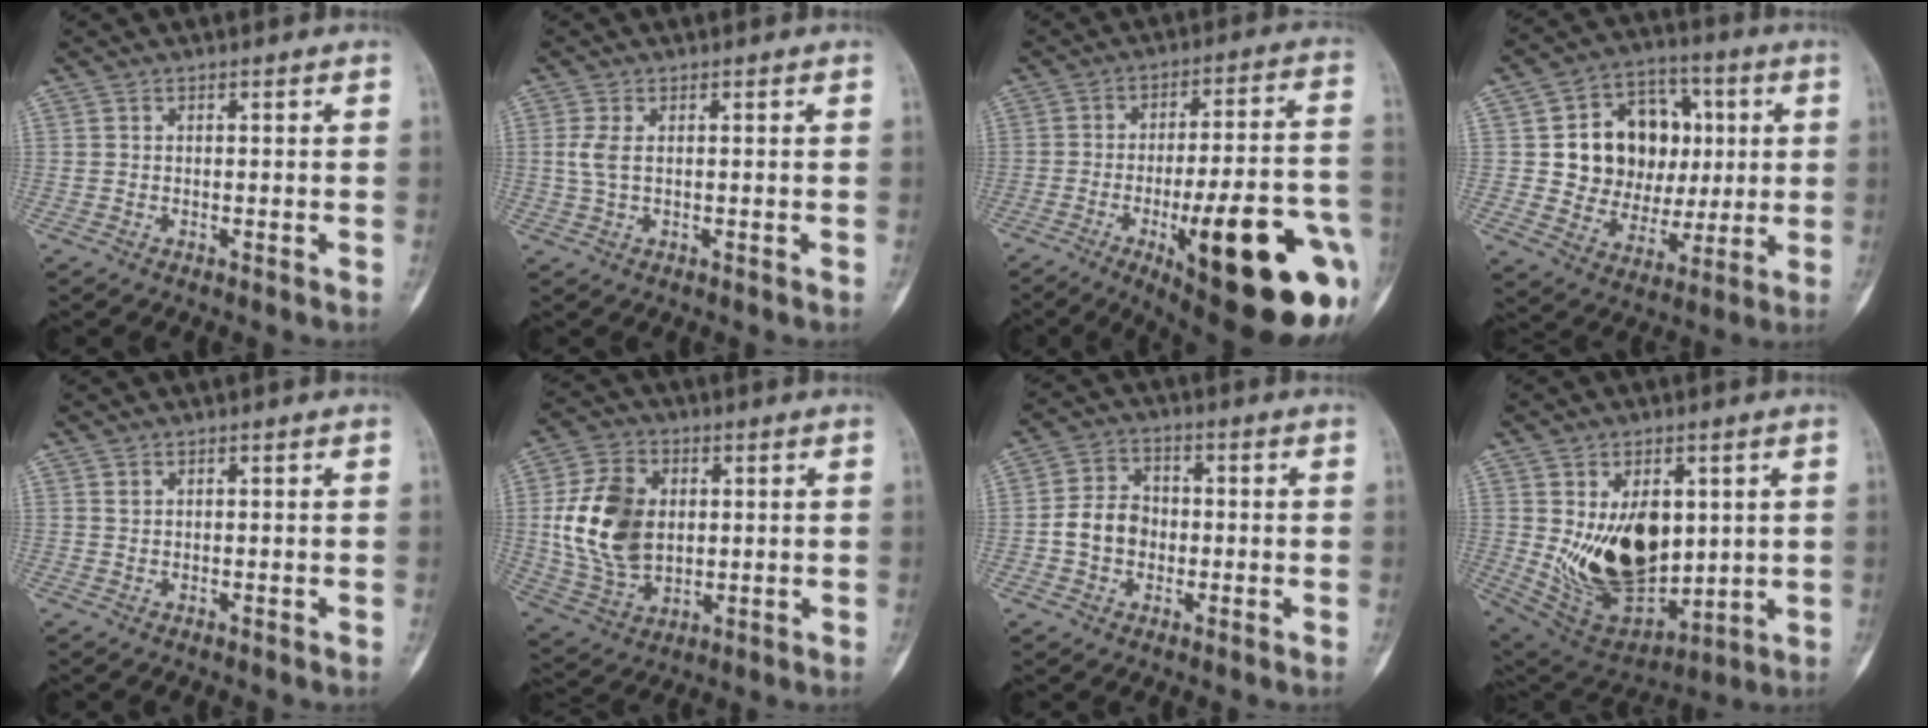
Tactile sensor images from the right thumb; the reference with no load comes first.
{"total": 3.2, "force": [0.5, 1.5, 2.8], "torque": [-0.077, 0.002, 0.015]}
{"total": 27.5, "force": [-9.8, 7.5, 24.6], "torque": [-0.277, 0.021, -0.123]}
{"total": 17.1, "force": [2.6, 13.8, 9.7], "torque": [-0.091, 0.010, 0.053]}
{"total": 0.7, "force": [0.4, 0.4, 0.3], "torque": [-0.004, 0.001, 0.009]}
{"total": 16.0, "force": [1.7, 11.1, 11.4], "torque": [-0.200, -0.004, 0.040]}
{"total": 7.3, "force": [-1.0, 5.9, 4.2], "torque": [-0.057, 0.021, -0.027]}
{"total": 18.4, "force": [1.8, 11.6, 14.2], "torque": [-0.190, -0.031, 0.063]}